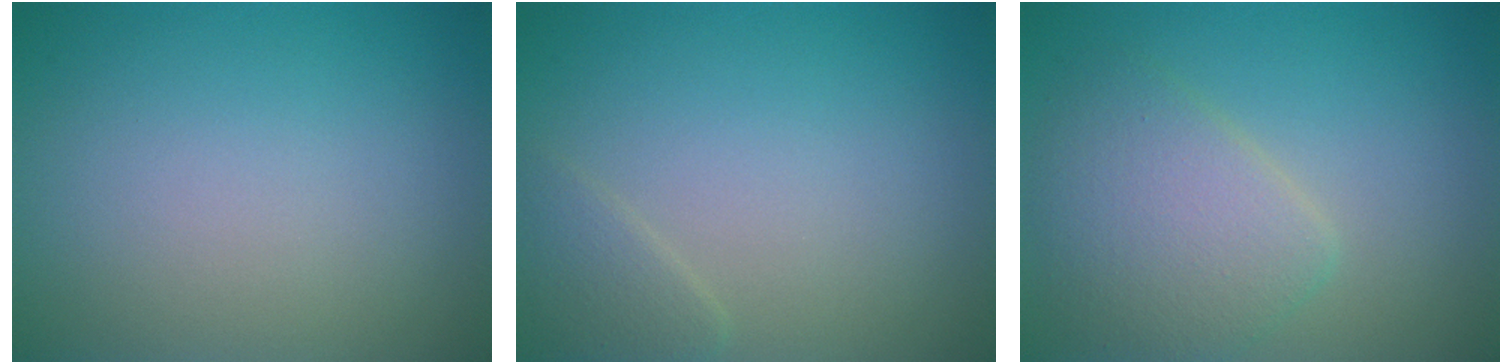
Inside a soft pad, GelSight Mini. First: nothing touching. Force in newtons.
{"total": 1.4, "press": 1.4, "slide": 0.2}
{"total": 4.5, "press": 4.5, "slide": 0.2}